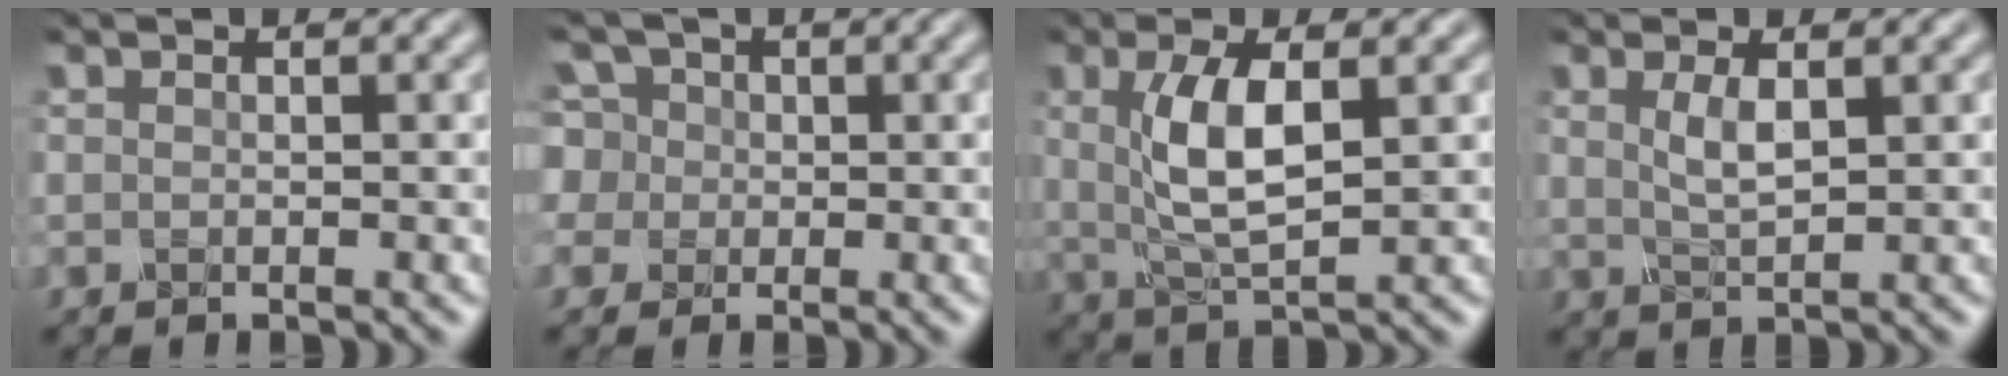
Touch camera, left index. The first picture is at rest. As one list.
[{"total": 6.8, "force": [2.0, 5.9, 2.6], "torque": [-0.060, 0.037, 0.008]}, {"total": 5.6, "force": [1.1, 1.9, 5.2], "torque": [-0.106, 0.001, 0.023]}, {"total": 2.4, "force": [0.8, 0.7, 2.1], "torque": [-0.044, -0.002, 0.019]}]